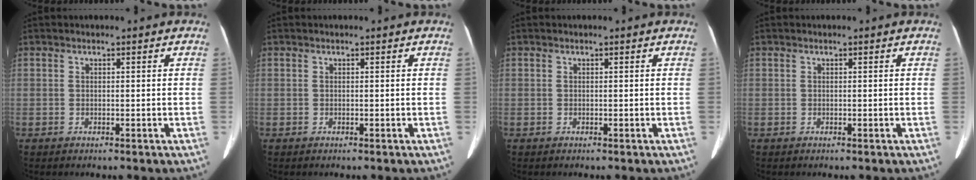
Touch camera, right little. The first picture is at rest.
{"total": 0.0}
{"total": 0.0}
{"total": 0.0}